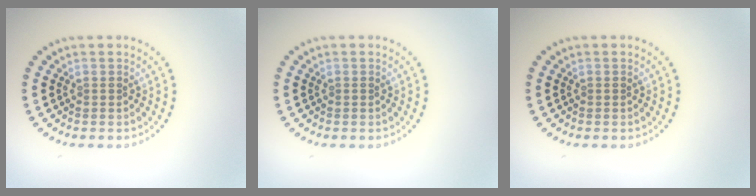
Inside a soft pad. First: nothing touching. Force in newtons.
{"total": 0.0}
{"total": 0.0}